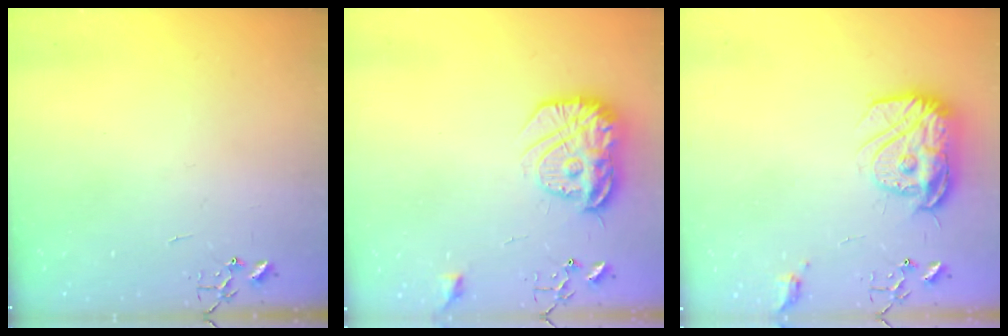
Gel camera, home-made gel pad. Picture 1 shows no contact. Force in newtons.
{"total": 18.4, "press": 18.3, "slide": 1.2}
{"total": 16.1, "press": 16.0, "slide": 1.4}